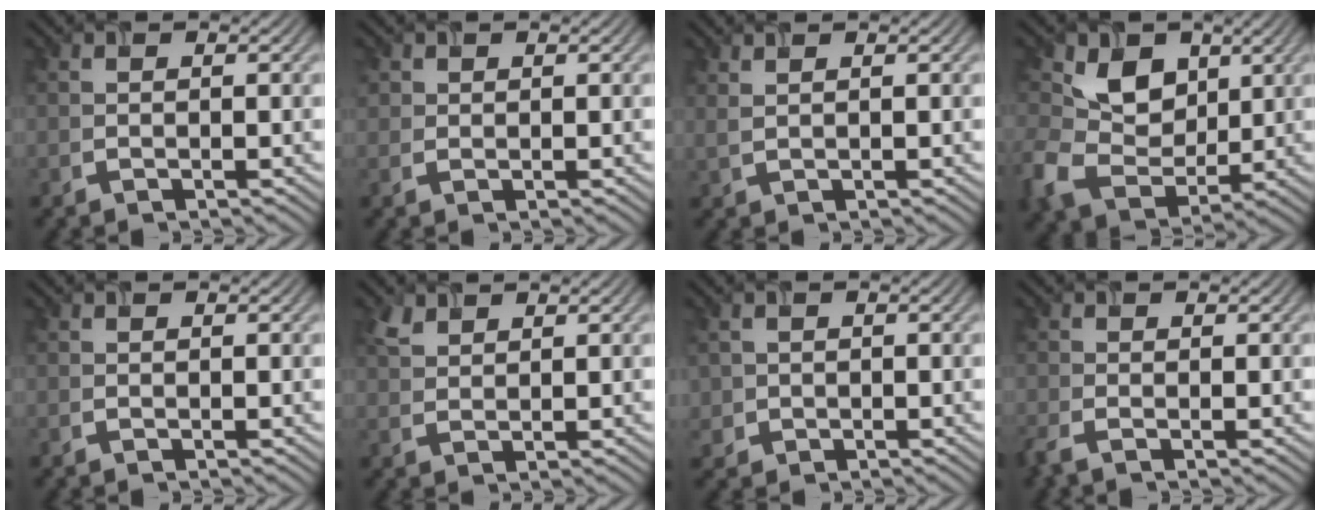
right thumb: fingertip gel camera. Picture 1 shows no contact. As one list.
[{"total": 0.9, "force": [0.5, 0.8, 0.1], "torque": [-0.001, -0.001, 0.010]}, {"total": 1.3, "force": [0.9, 0.3, 0.9], "torque": [-0.024, -0.001, 0.020]}, {"total": 8.2, "force": [2.1, 6.5, 4.5], "torque": [-0.118, -0.014, 0.036]}, {"total": 0.0}, {"total": 2.4, "force": [1.8, 1.1, 1.2], "torque": [-0.034, 0.003, 0.043]}, {"total": 1.7, "force": [0.0, 1.7, 0.0], "torque": [-0.001, -0.008, 0.001]}, {"total": 1.9, "force": [-1.3, 0.4, 1.3], "torque": [-0.041, -0.008, -0.034]}]